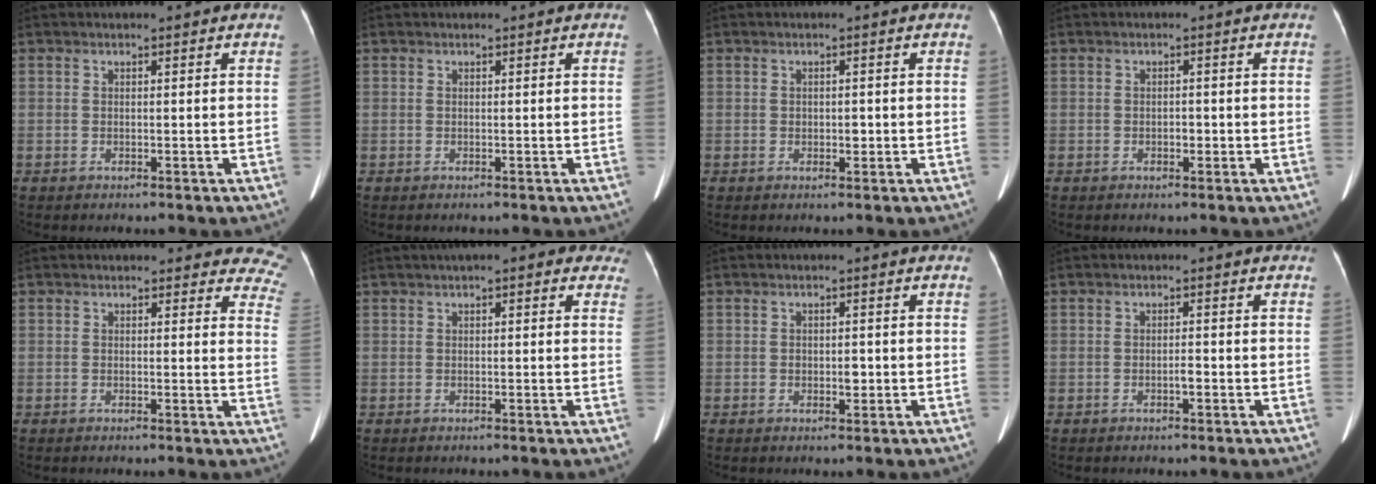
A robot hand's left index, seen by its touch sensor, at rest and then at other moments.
{"total": 0.0}
{"total": 1.3, "force": [-0.2, 0.8, 0.9], "torque": [-0.015, 0.001, 0.001]}
{"total": 1.2, "force": [-0.4, 0.6, 0.9], "torque": [-0.016, 0.001, -0.005]}
{"total": 8.7, "force": [7.9, 3.2, 1.6], "torque": [0.031, -0.024, 0.042]}
{"total": 7.0, "force": [4.8, 2.2, 4.5], "torque": [-0.039, 0.027, 0.050]}
{"total": 1.8, "force": [-0.4, 1.1, 1.4], "torque": [-0.024, 0.002, -0.001]}
{"total": 1.2, "force": [-0.6, 0.2, 1.0], "torque": [-0.018, 0.001, -0.008]}